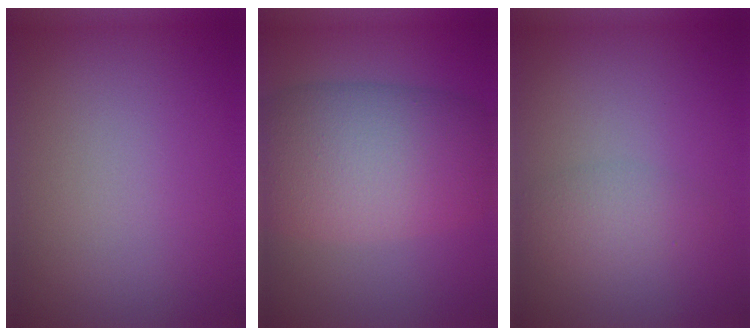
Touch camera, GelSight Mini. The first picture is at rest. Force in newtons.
{"total": 9.8, "press": 9.8, "slide": 0.6}
{"total": 2.0, "press": 2.0, "slide": 0.1}